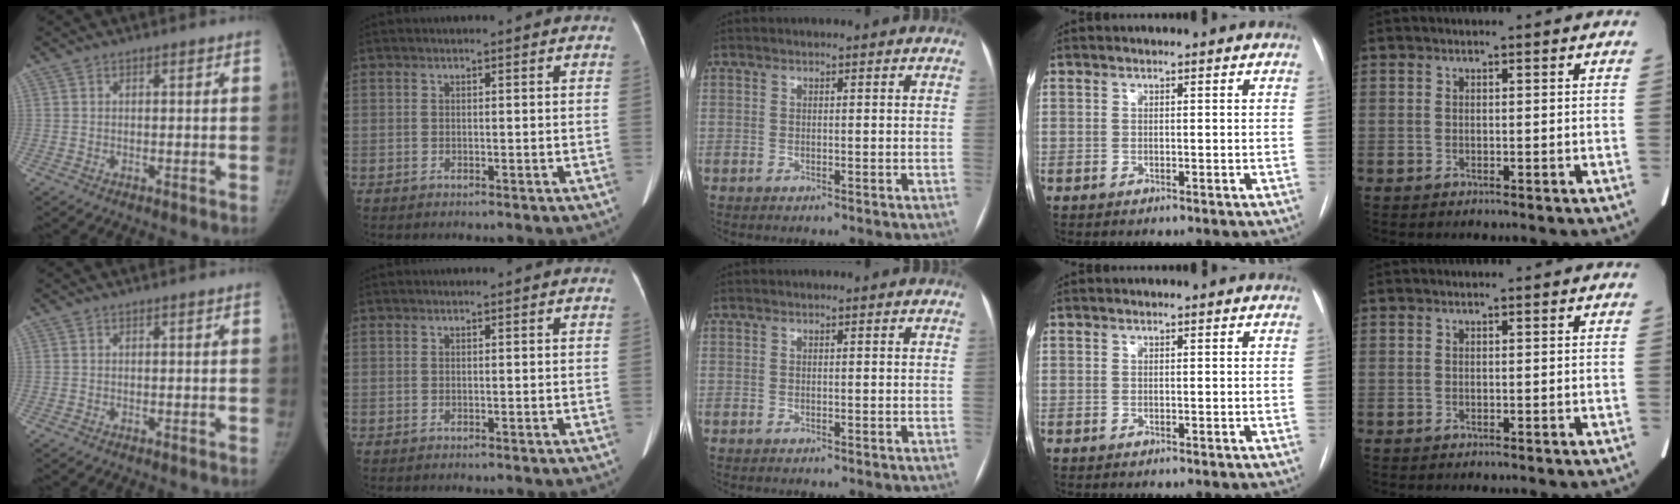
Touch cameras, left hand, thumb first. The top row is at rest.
{}